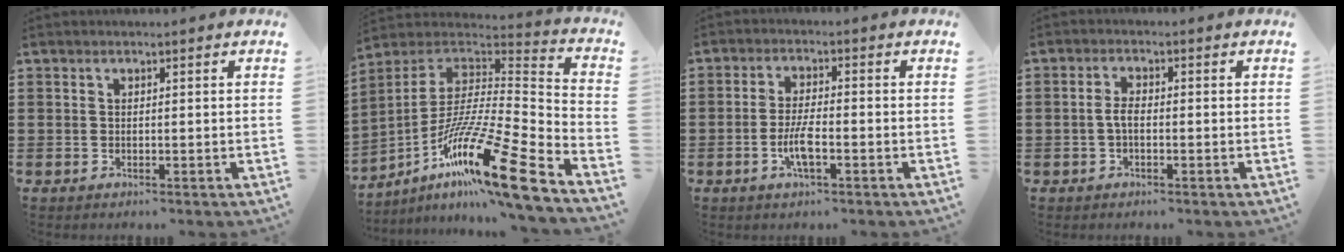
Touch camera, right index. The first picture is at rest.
{"total": 18.1, "force": [-11.2, 1.5, 14.1], "torque": [-0.257, 0.006, -0.203]}
{"total": 4.6, "force": [-1.6, 1.2, 4.2], "torque": [-0.091, -0.003, -0.035]}
{"total": 2.4, "force": [-0.6, 0.9, 2.1], "torque": [-0.056, -0.005, -0.016]}